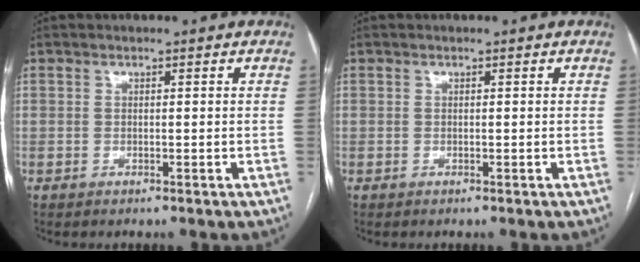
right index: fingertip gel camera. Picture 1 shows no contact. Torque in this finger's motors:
{"motor_torque": [0.00, 0.00, 0.00, 0.00]}